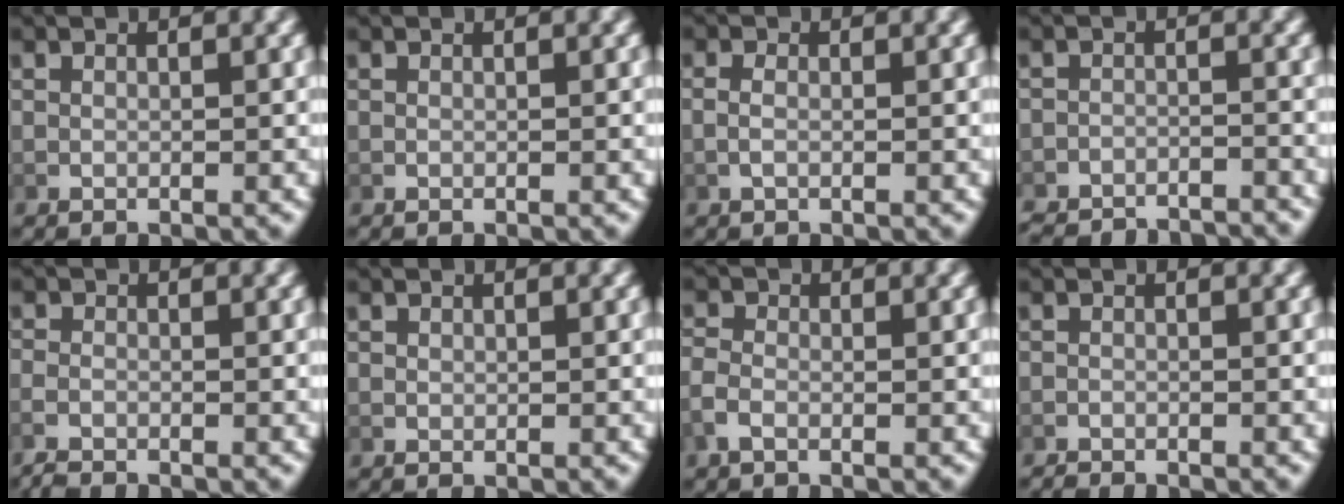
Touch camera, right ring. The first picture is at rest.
{"total": 0.0}
{"total": 0.9, "force": [-0.2, 0.3, 0.8], "torque": [-0.026, -0.007, 0.001]}
{"total": 5.7, "force": [-5.6, 1.0, 0.2], "torque": [0.005, -0.015, -0.090]}
{"total": 1.7, "force": [-1.5, 0.6, 0.4], "torque": [-0.013, -0.010, -0.026]}
{"total": 0.0}
{"total": 1.8, "force": [-0.8, 1.2, 1.1], "torque": [-0.033, -0.006, -0.013]}
{"total": 1.1, "force": [-1.1, -0.1, -0.1], "torque": [-0.001, -0.006, -0.018]}